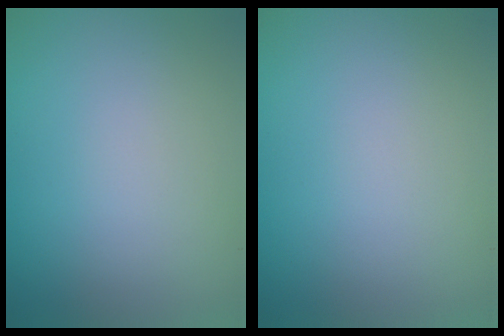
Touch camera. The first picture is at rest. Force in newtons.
{"total": 0.0}